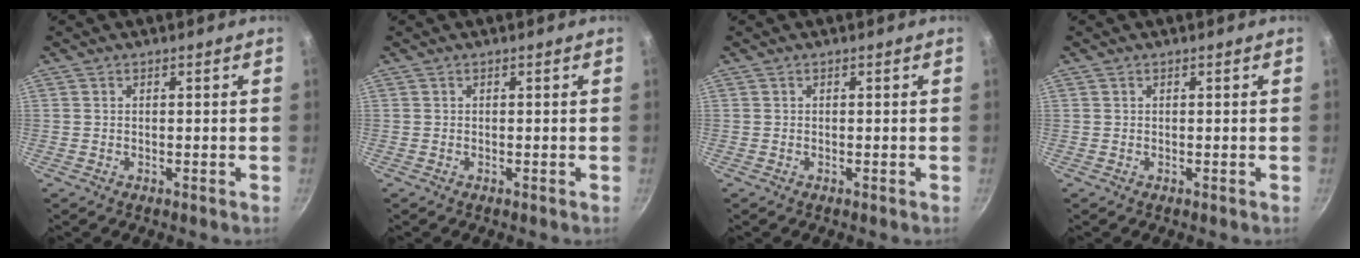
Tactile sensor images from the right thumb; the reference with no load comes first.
{"total": 0.0}
{"total": 0.0}
{"total": 0.0}